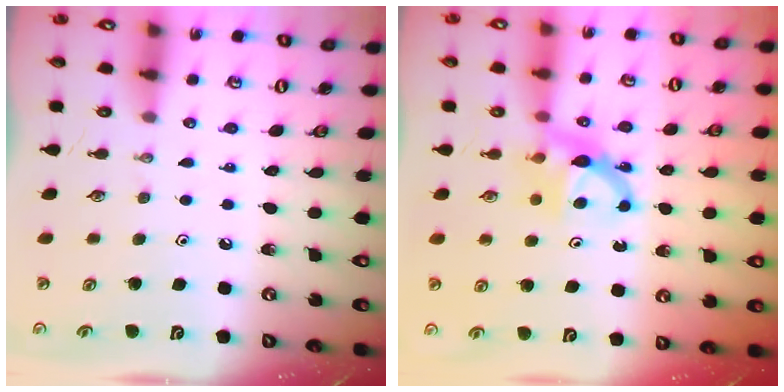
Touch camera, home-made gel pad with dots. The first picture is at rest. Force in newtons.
{"total": 7.3, "press": 7.3, "slide": 0.3}